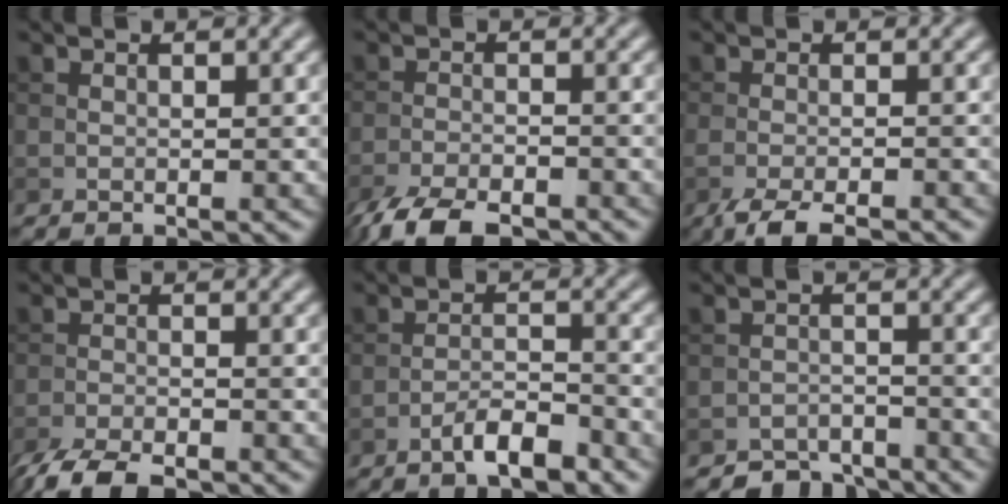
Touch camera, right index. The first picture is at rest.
{"total": 6.1, "force": [-4.9, 1.8, 3.1], "torque": [-0.053, -0.012, -0.095]}
{"total": 3.8, "force": [-2.8, 0.7, 2.5], "torque": [-0.044, -0.007, -0.055]}
{"total": 5.2, "force": [-4.3, 1.5, 2.6], "torque": [-0.043, -0.011, -0.087]}
{"total": 3.6, "force": [-2.6, 0.9, 2.4], "torque": [-0.041, 0.010, -0.049]}
{"total": 3.7, "force": [-3.5, 1.1, 0.3], "torque": [0.004, 0.002, -0.067]}